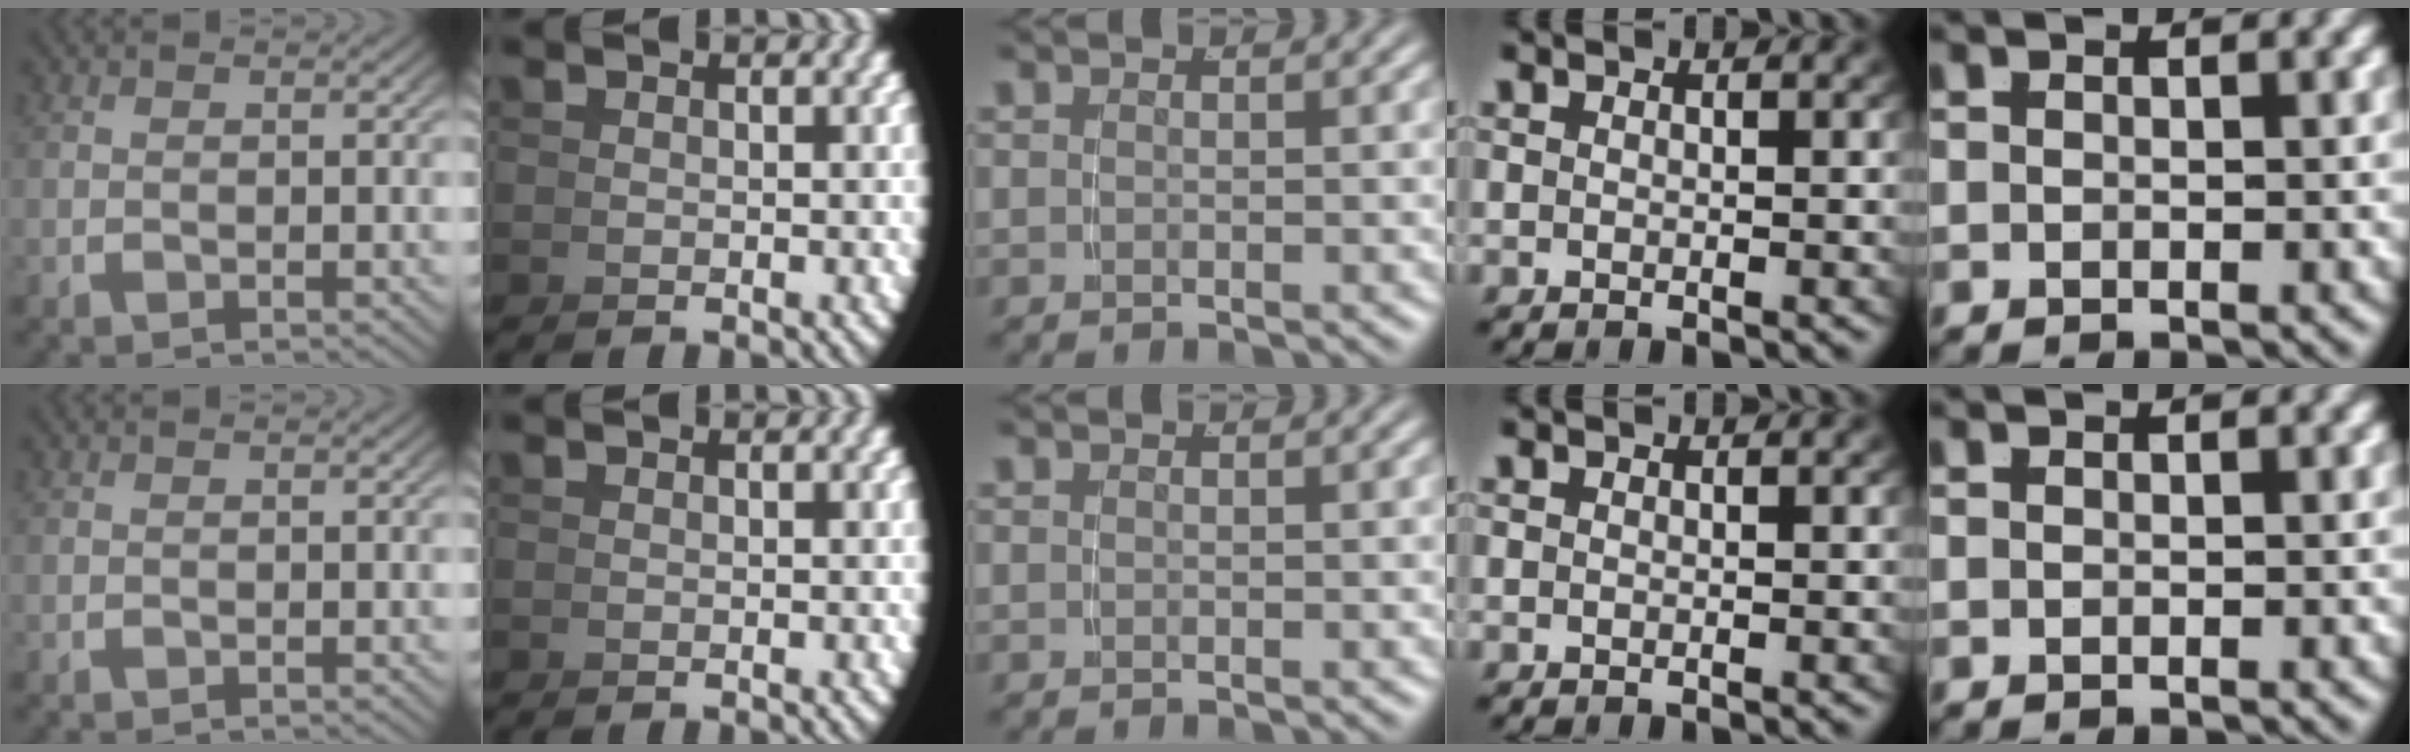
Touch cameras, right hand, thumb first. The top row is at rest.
{}